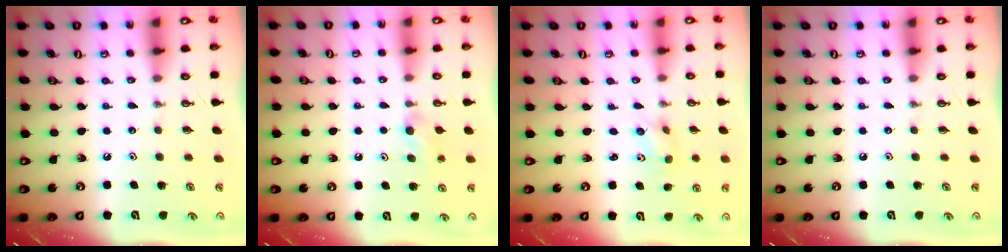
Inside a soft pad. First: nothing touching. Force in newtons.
{"total": 4.7, "press": 4.6, "slide": 1.0}
{"total": 3.4, "press": 3.1, "slide": 1.4}
{"total": 0.0}